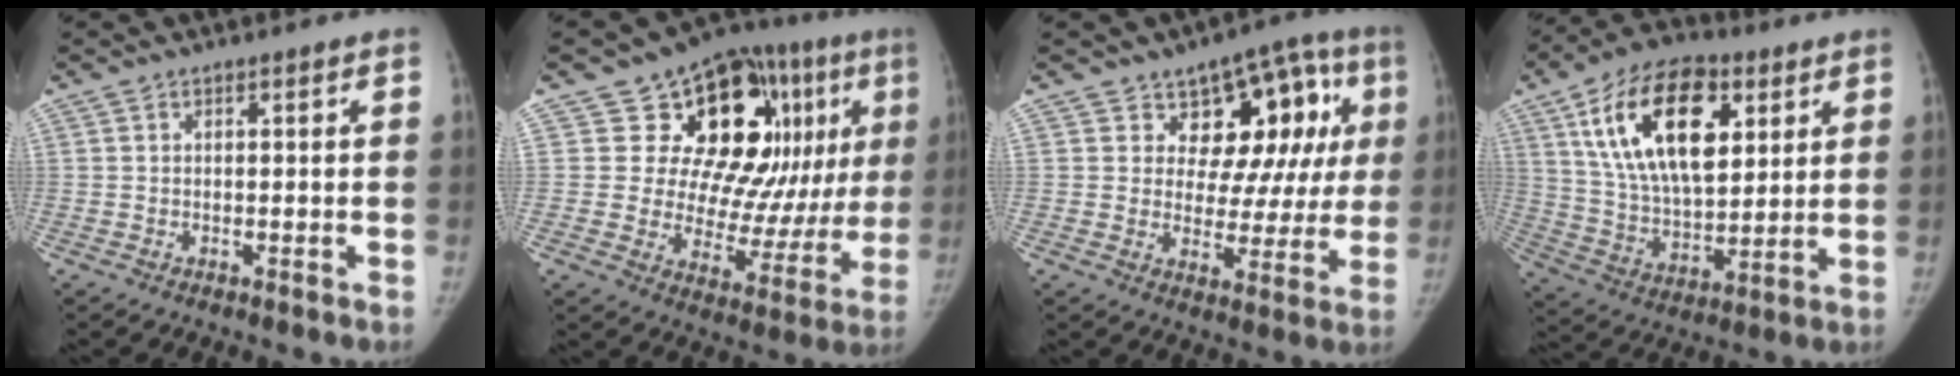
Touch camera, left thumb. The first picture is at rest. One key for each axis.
{"total": 23.7, "fx": 8.5, "fy": 13.3, "fz": 17.6, "tx": -0.174, "ty": -0.010, "tz": 0.126}
{"total": 14.7, "fx": 5.4, "fy": 9.6, "fz": 9.7, "tx": -0.053, "ty": -0.004, "tz": 0.071}
{"total": 22.2, "fx": 8.6, "fy": 12.0, "fz": 16.6, "tx": -0.260, "ty": -0.023, "tz": 0.148}